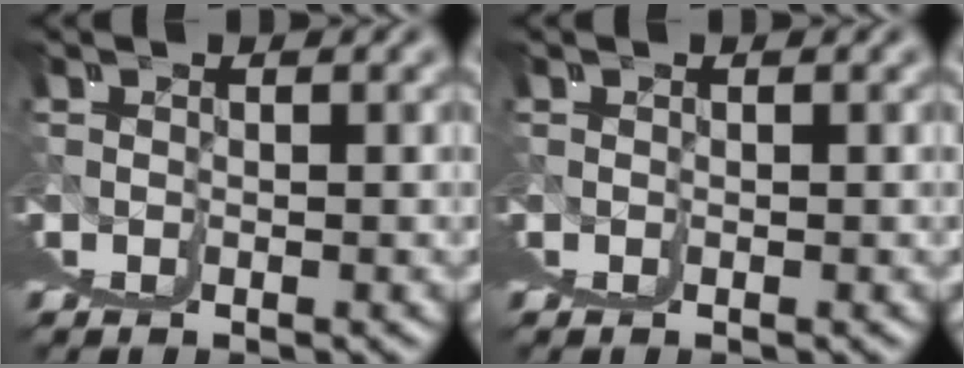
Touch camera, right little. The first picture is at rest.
{"total": 0.0}